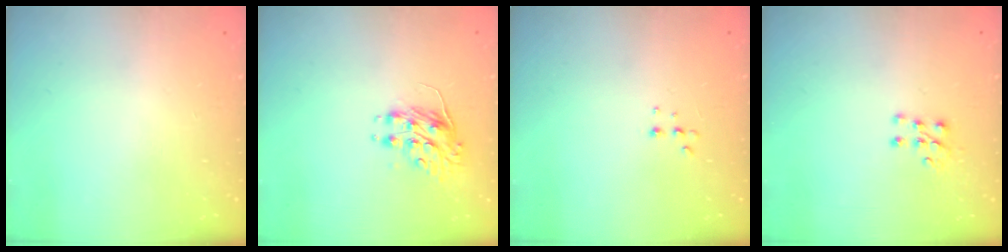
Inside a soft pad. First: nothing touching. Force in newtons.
{"total": 8.0, "press": 8.0, "slide": 0.2}
{"total": 4.4, "press": 4.3, "slide": 1.0}
{"total": 6.0, "press": 6.0, "slide": 0.5}